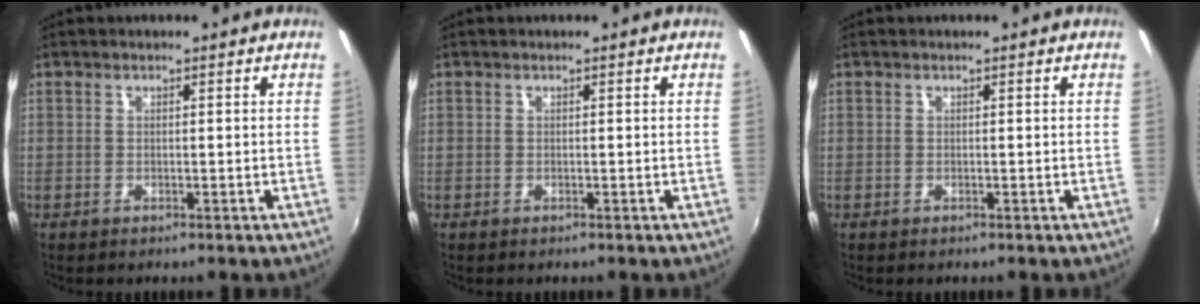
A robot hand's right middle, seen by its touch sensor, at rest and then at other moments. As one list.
[{"total": 0.0}, {"total": 0.0}]